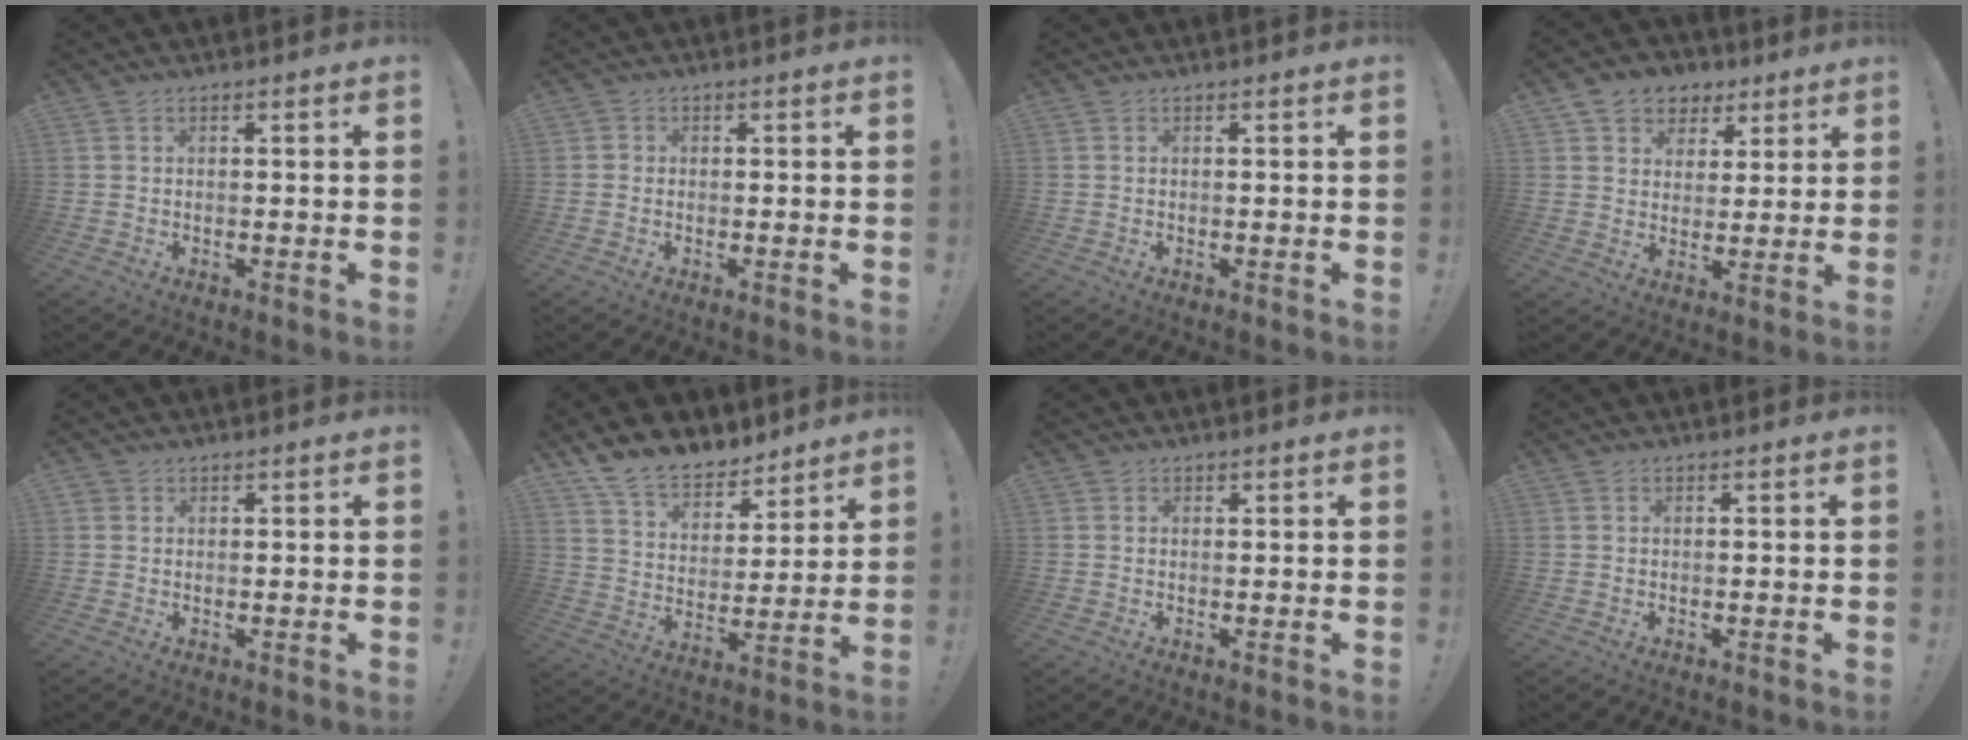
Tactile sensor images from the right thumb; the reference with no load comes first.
{"total": 1.0, "force": [-0.3, 0.9, 0.2], "torque": [-0.009, 0.006, -0.004]}
{"total": 0.0}
{"total": 8.5, "force": [4.5, 6.9, 1.9], "torque": [-0.032, -0.020, 0.091]}
{"total": 1.4, "force": [1.1, 0.8, 0.2], "torque": [0.003, -0.004, 0.021]}
{"total": 12.1, "force": [10.3, 5.7, 2.9], "torque": [-0.063, -0.081, 0.197]}
{"total": 0.6, "force": [0.4, 0.4, 0.1], "torque": [0.000, 0.000, 0.007]}
{"total": 0.0}